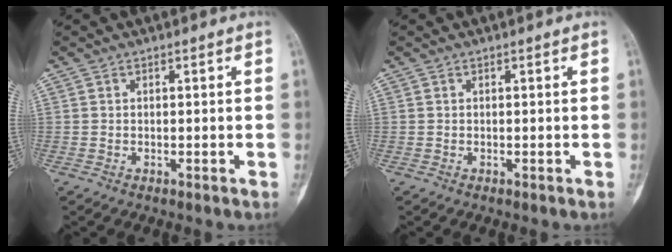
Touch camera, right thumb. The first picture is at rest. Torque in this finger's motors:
{"motor_torque": [0.02, 0.01, 0.04, -0.05, 0.00]}